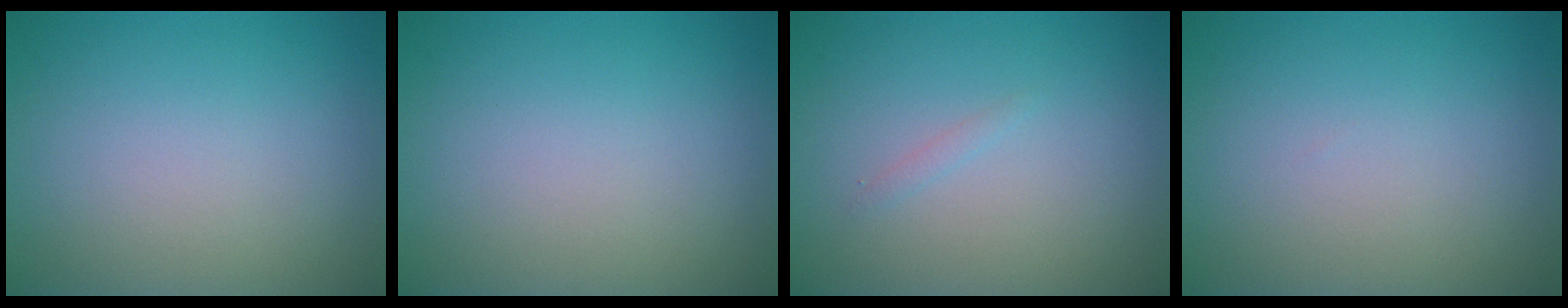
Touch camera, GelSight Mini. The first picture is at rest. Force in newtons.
{"total": 0.0}
{"total": 0.6, "press": 0.6, "slide": 0.0}
{"total": 0.0}